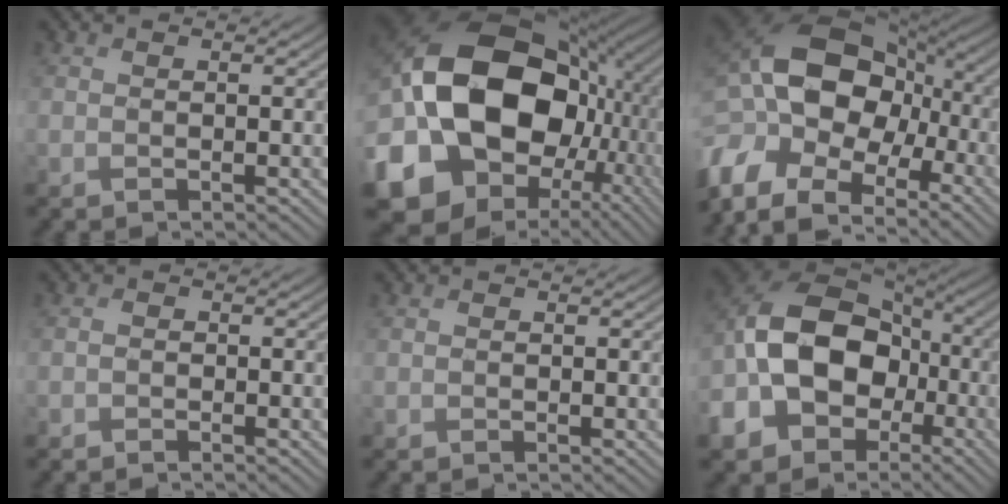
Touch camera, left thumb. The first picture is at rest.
{"total": 23.1, "force": [1.0, 18.1, 14.3], "torque": [-0.361, -0.012, 0.025]}
{"total": 19.0, "force": [-6.4, 12.5, 12.8], "torque": [-0.298, -0.010, -0.112]}
{"total": 0.9, "force": [-0.7, 0.4, 0.3], "torque": [-0.003, 0.001, -0.016]}
{"total": 0.0}
{"total": 16.2, "force": [-4.2, 12.0, 10.1], "torque": [-0.235, -0.017, -0.087]}